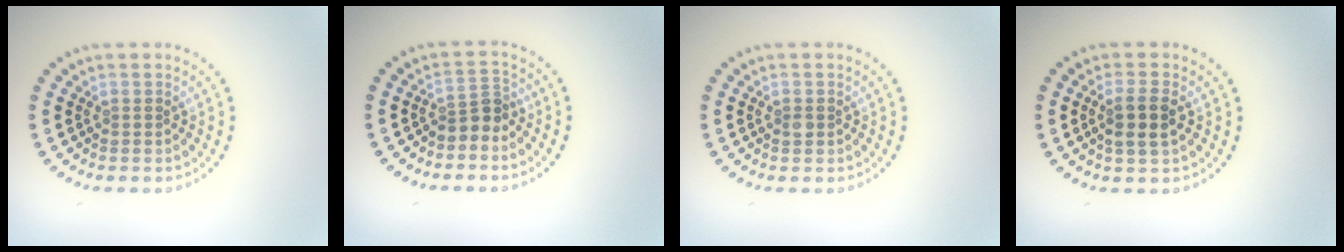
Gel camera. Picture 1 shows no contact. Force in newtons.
{"total": 2.4, "press": 1.8, "slide": 1.5}
{"total": 0.9, "press": 0.9, "slide": 0.0}
{"total": 2.8, "press": 2.6, "slide": 1.1}